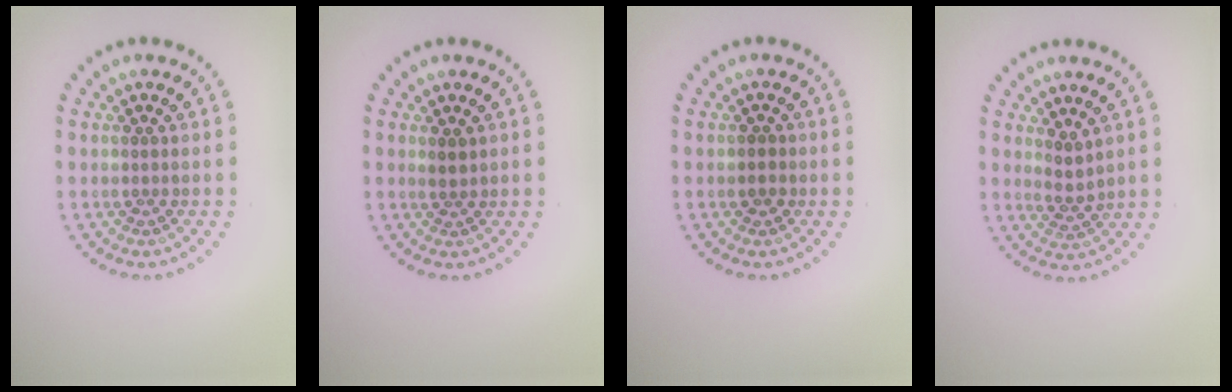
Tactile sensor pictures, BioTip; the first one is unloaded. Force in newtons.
{"total": 1.1, "press": 1.0, "slide": 0.5}
{"total": 1.2, "press": 1.1, "slide": 0.5}
{"total": 1.7, "press": 1.3, "slide": 1.1}